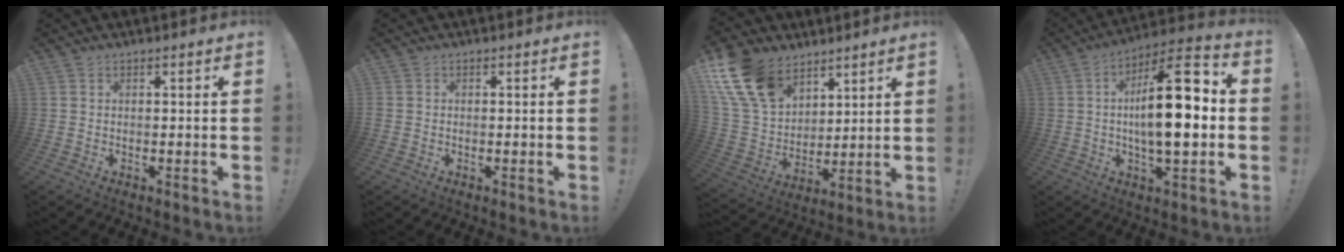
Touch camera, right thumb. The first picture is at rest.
{"total": 0.9, "force": [-0.3, 0.8, 0.2], "torque": [-0.011, 0.004, -0.002]}
{"total": 17.9, "force": [10.7, 11.5, 8.5], "torque": [-0.191, -0.055, 0.208]}
{"total": 19.5, "force": [0.1, 6.8, 18.2], "torque": [-0.291, -0.003, -0.011]}